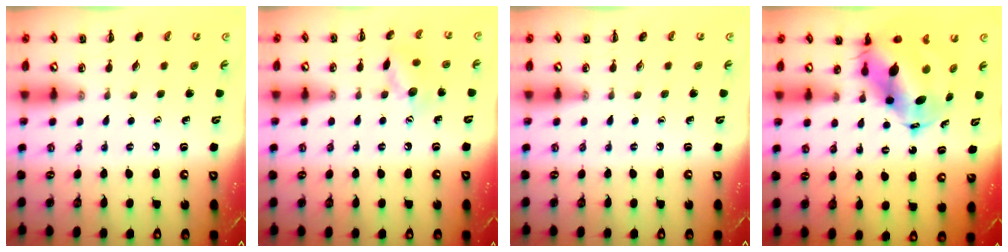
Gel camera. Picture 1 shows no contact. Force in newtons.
{"total": 9.1, "press": 9.1, "slide": 0.7}
{"total": 0.0}
{"total": 10.7, "press": 10.3, "slide": 2.8}